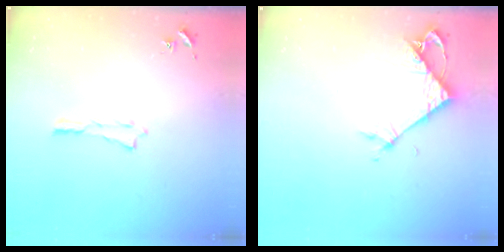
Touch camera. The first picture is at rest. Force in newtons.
{"total": 5.1, "press": 5.0, "slide": 0.4}